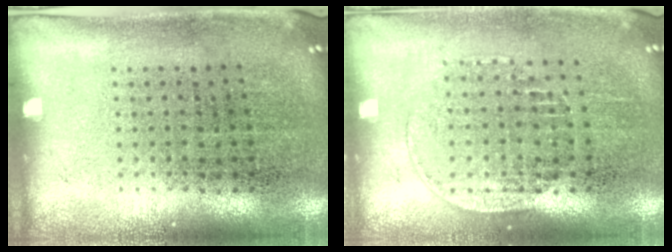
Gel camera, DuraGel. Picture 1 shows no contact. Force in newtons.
{"total": 1.2, "press": 1.0, "slide": 0.5}